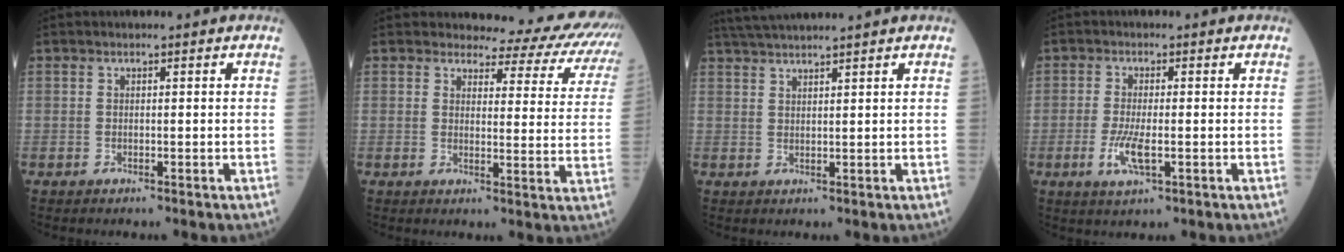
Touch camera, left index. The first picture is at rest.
{"total": 12.4, "force": [11.8, 3.2, 2.2], "torque": [0.001, -0.051, 0.098]}
{"total": 7.2, "force": [6.5, -1.2, 2.9], "torque": [-0.049, 0.031, 0.106]}
{"total": 4.2, "force": [-1.3, 1.0, 3.8], "torque": [-0.087, -0.009, -0.025]}